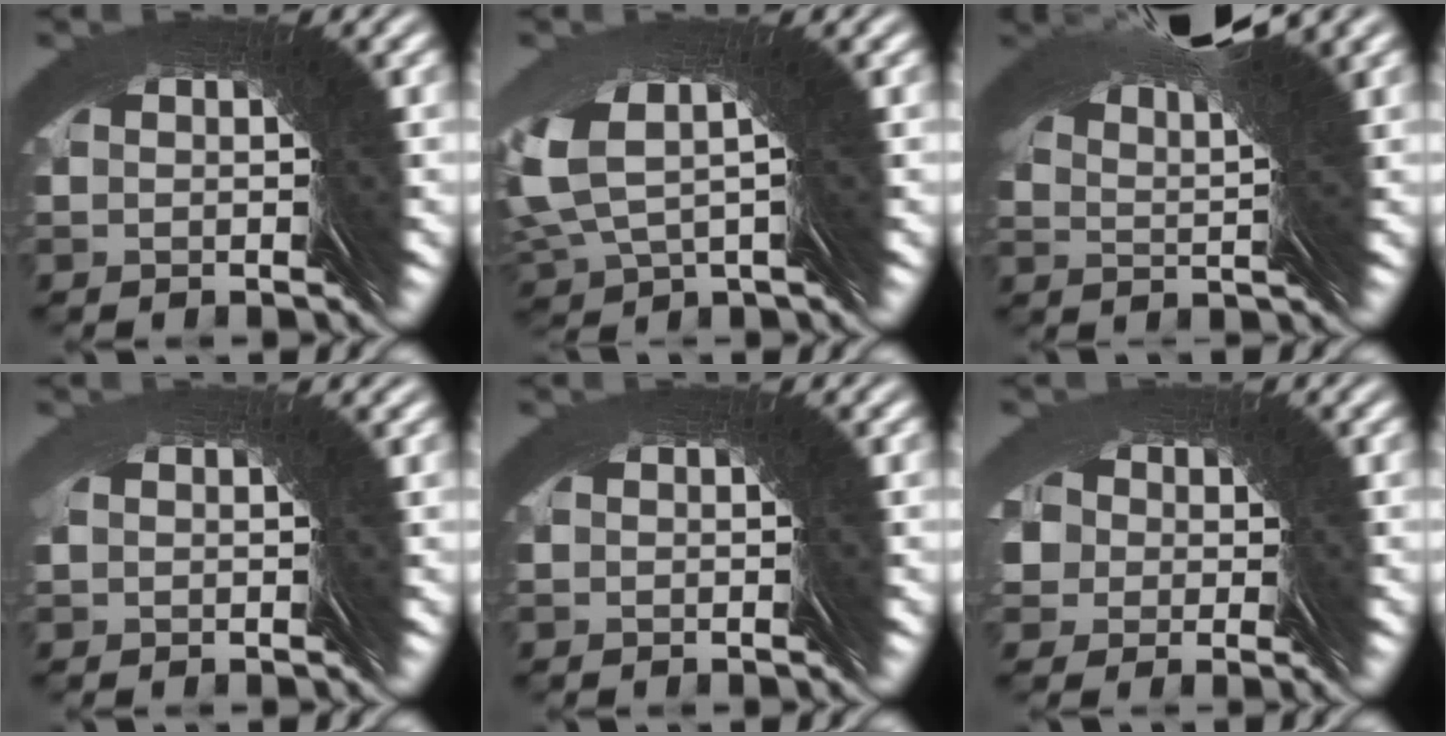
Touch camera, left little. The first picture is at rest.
{"total": 3.0, "force": [2.3, 1.2, 1.5], "torque": [-0.050, 0.015, 0.030]}
{"total": 6.9, "force": [5.5, -3.1, 3.0], "torque": [-0.057, 0.057, 0.079]}
{"total": 2.3, "force": [0.6, -1.7, -1.4], "torque": [0.030, 0.013, 0.009]}
{"total": 0.0}
{"total": 5.8, "force": [1.2, 4.4, 3.5], "torque": [-0.059, -0.004, 0.018]}